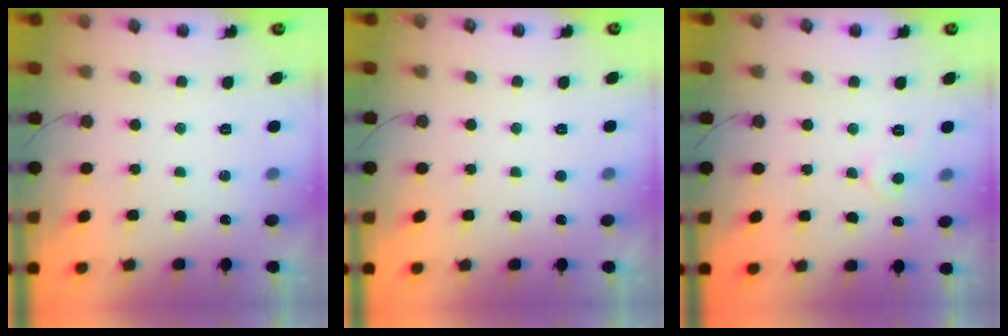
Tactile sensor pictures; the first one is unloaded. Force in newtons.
{"total": 1.7, "press": 1.6, "slide": 0.2}
{"total": 4.4, "press": 4.4, "slide": 0.6}